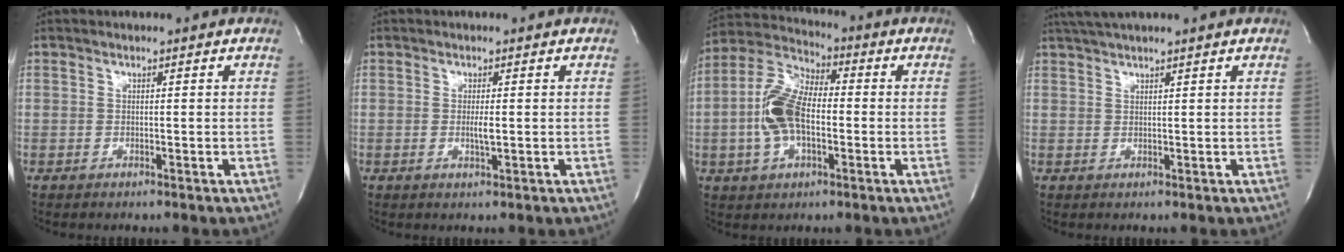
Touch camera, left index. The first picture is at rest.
{"total": 1.5, "force": [-0.2, 0.0, 1.5], "torque": [-0.037, -0.009, 0.001]}
{"total": 11.4, "force": [-1.6, 5.6, 9.8], "torque": [-0.224, 0.015, -0.031]}
{"total": 6.4, "force": [5.5, -0.6, 3.1], "torque": [-0.053, 0.035, 0.087]}